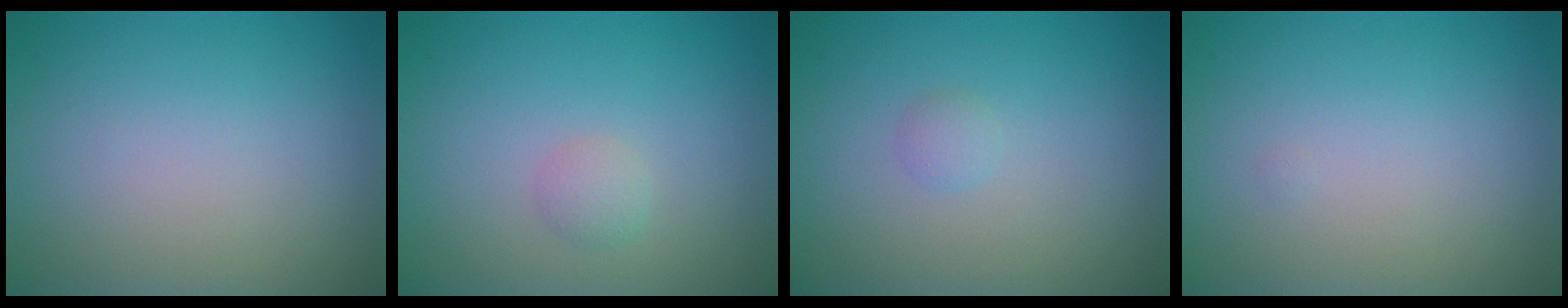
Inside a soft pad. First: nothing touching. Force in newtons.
{"total": 1.1, "press": 1.1, "slide": 0.0}
{"total": 0.8, "press": 0.8, "slide": 0.1}
{"total": 0.0}